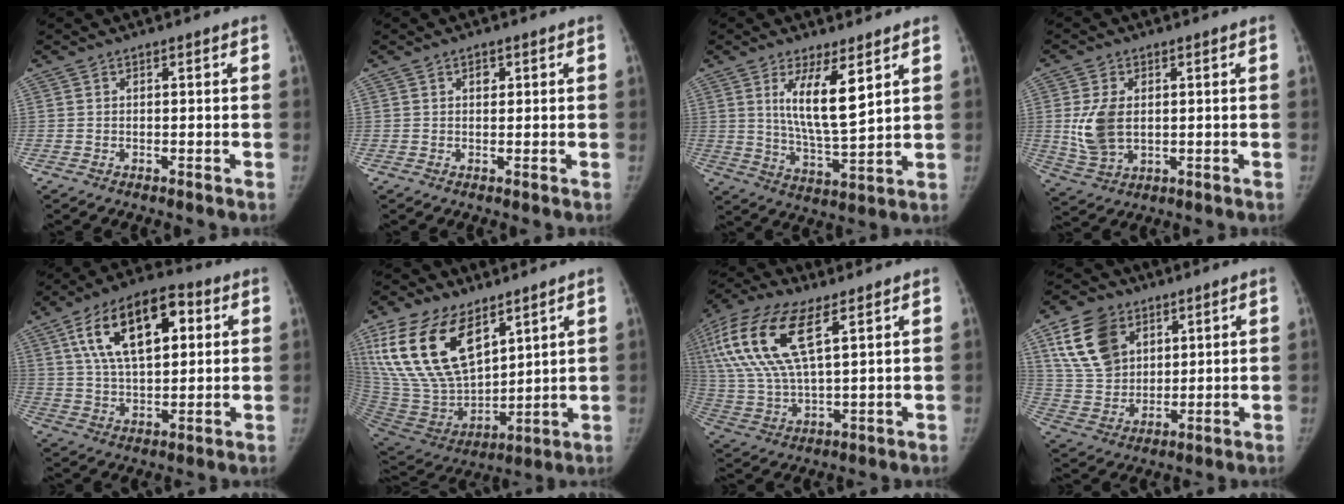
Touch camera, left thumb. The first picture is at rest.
{"total": 1.6, "force": [0.8, 1.1, 0.9], "torque": [-0.005, -0.002, 0.011]}
{"total": 10.9, "force": [4.7, 2.9, 9.4], "torque": [-0.156, -0.046, 0.095]}
{"total": 8.8, "force": [0.9, 5.7, 6.6], "torque": [-0.128, -0.007, 0.030]}
{"total": 18.2, "force": [6.5, 9.2, 14.4], "torque": [-0.217, 0.000, 0.108]}
{"total": 23.9, "force": [12.8, 12.9, 15.6], "torque": [-0.299, -0.047, 0.252]}
{"total": 20.2, "force": [8.2, 8.3, 16.5], "torque": [-0.367, -0.002, 0.158]}
{"total": 14.7, "force": [6.9, 10.4, 7.9], "torque": [-0.121, -0.021, 0.143]}